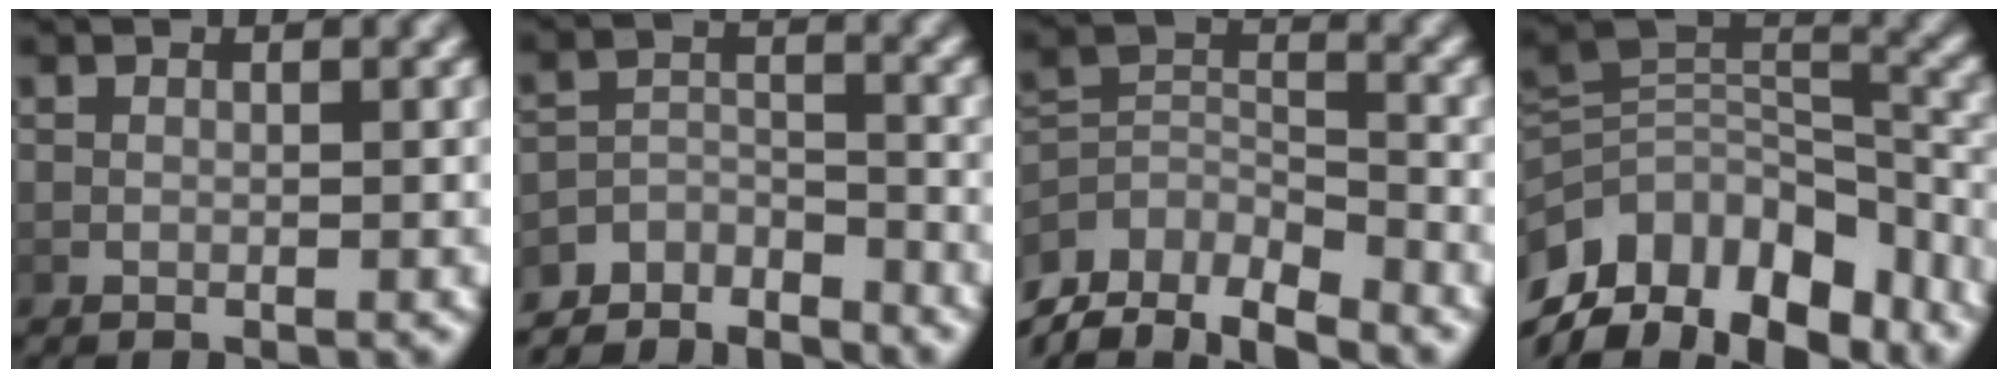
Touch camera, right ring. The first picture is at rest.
{"total": 6.6, "force": [-5.7, 2.6, 2.1], "torque": [-0.030, -0.020, -0.094]}
{"total": 11.5, "force": [-6.8, 7.7, 5.3], "torque": [-0.111, -0.063, -0.097]}
{"total": 15.7, "force": [-7.4, 11.1, 8.4], "torque": [-0.155, -0.046, -0.107]}